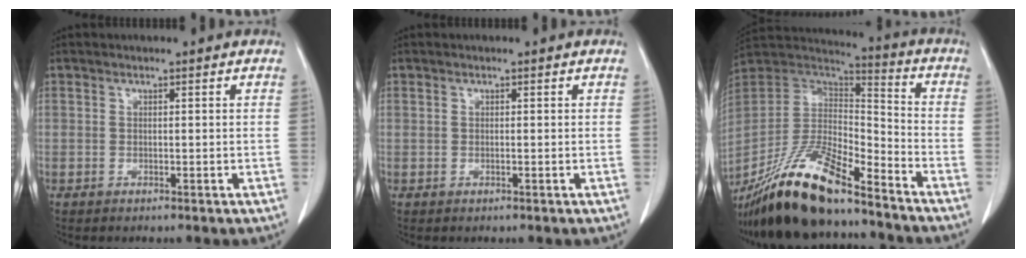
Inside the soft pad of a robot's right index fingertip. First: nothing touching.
{"total": 0.0}
{"total": 21.8, "force": [-16.8, 4.9, 13.0], "torque": [-0.272, -0.015, -0.314]}